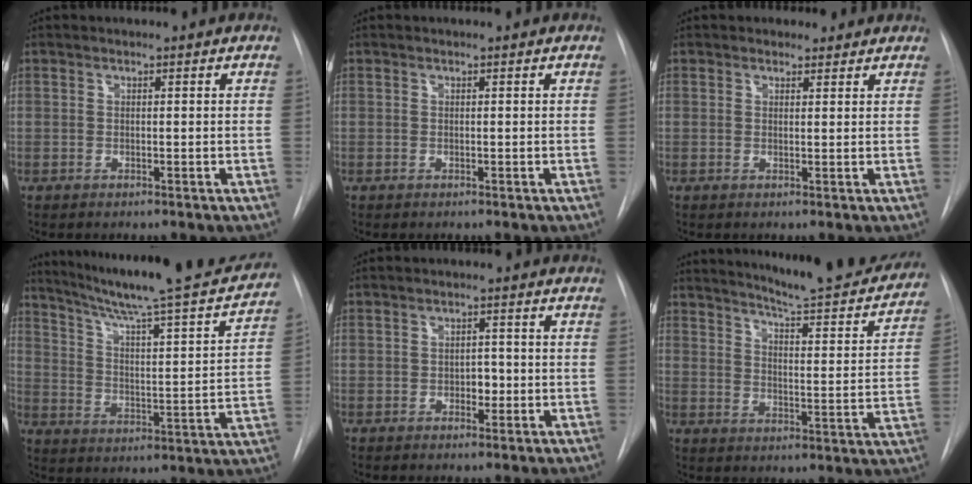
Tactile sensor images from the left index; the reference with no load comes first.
{"total": 0.0}
{"total": 1.9, "force": [1.5, 1.2, 0.0], "torque": [0.004, 0.007, 0.016]}
{"total": 24.7, "force": [21.9, 1.5, 11.2], "torque": [-0.176, -0.041, 0.300]}
{"total": 2.2, "force": [-0.6, 1.4, 1.6], "torque": [-0.018, 0.005, -0.007]}
{"total": 19.8, "force": [18.2, 1.9, 7.6], "torque": [-0.106, -0.055, 0.230]}